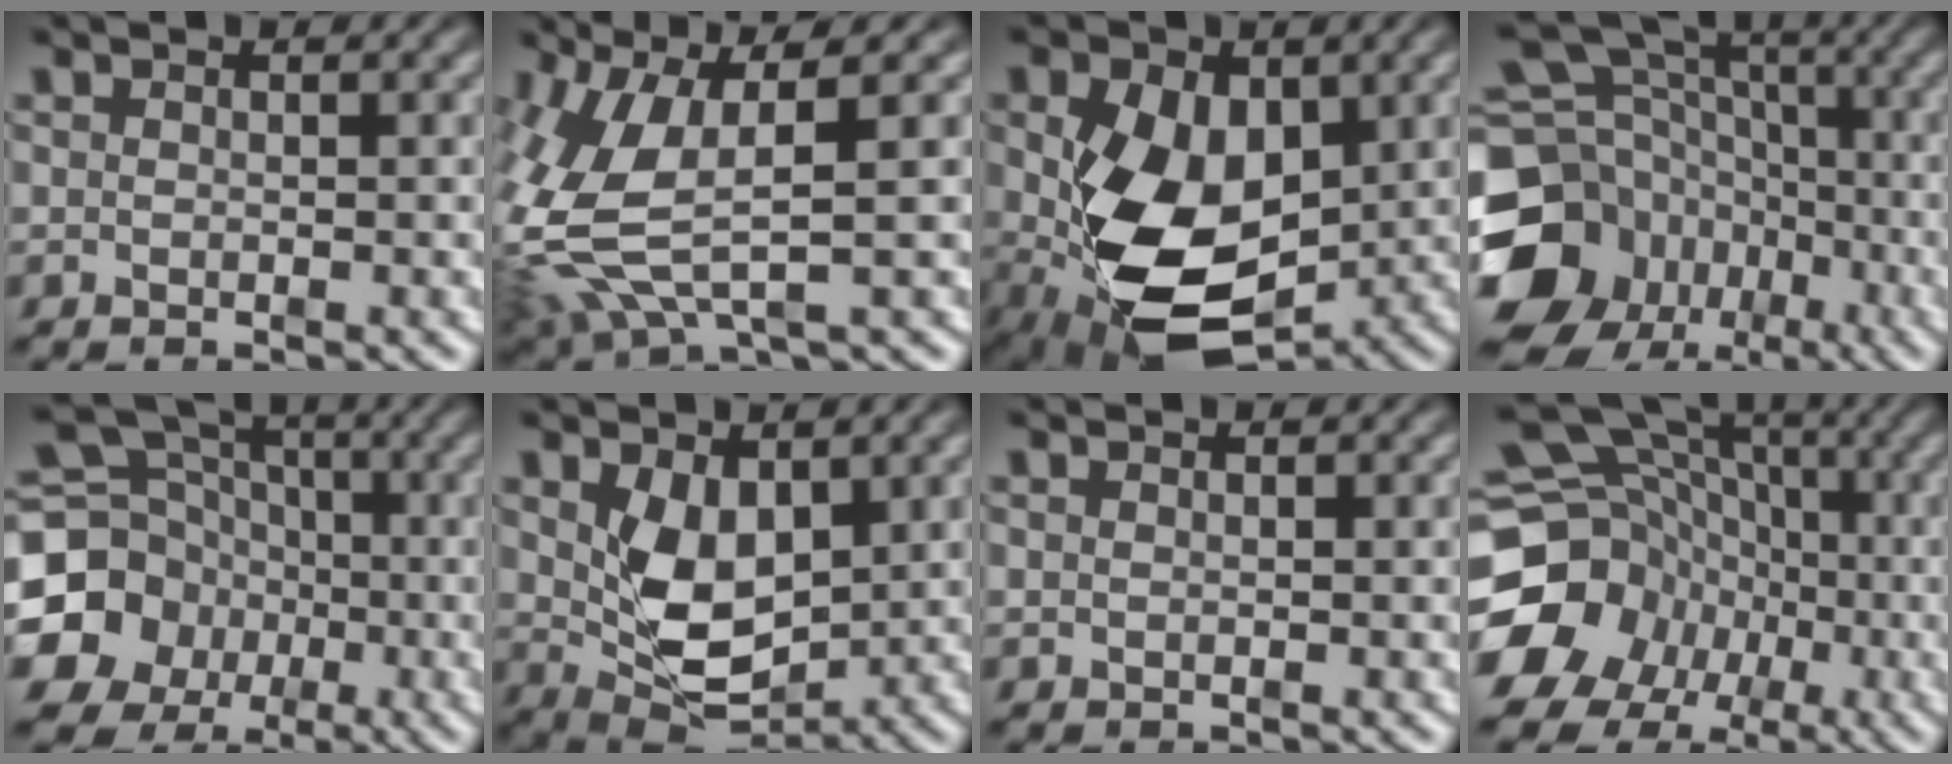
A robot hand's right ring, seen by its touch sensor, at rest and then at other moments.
{"total": 9.1, "force": [-0.3, 5.9, 6.9], "torque": [-0.175, -0.024, 0.009]}
{"total": 12.5, "force": [-2.1, 8.1, 9.3], "torque": [-0.192, -0.063, -0.004]}
{"total": 16.1, "force": [-3.4, 13.6, 7.9], "torque": [-0.144, -0.060, -0.047]}
{"total": 18.4, "force": [-2.5, 16.8, 7.2], "torque": [-0.155, -0.066, -0.046]}
{"total": 6.6, "force": [-0.1, 4.3, 5.0], "torque": [-0.102, -0.038, 0.016]}
{"total": 0.0}
{"total": 17.7, "force": [-1.2, 15.7, 8.1], "torque": [-0.160, -0.046, -0.025]}